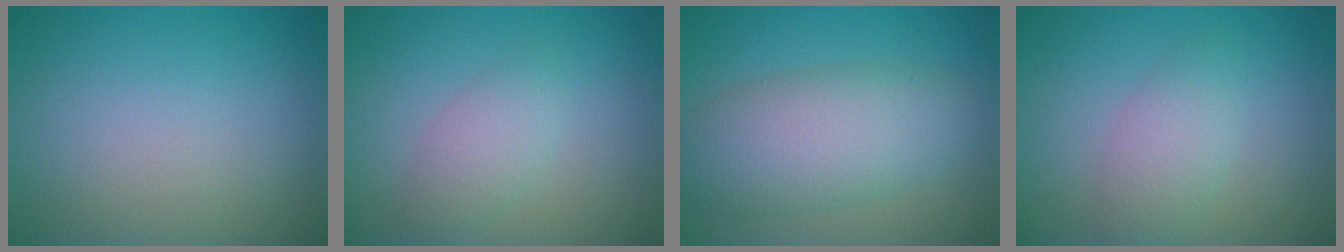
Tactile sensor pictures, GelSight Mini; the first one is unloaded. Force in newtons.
{"total": 2.4, "press": 2.4, "slide": 0.1}
{"total": 7.7, "press": 7.7, "slide": 0.1}
{"total": 2.7, "press": 2.7, "slide": 0.1}